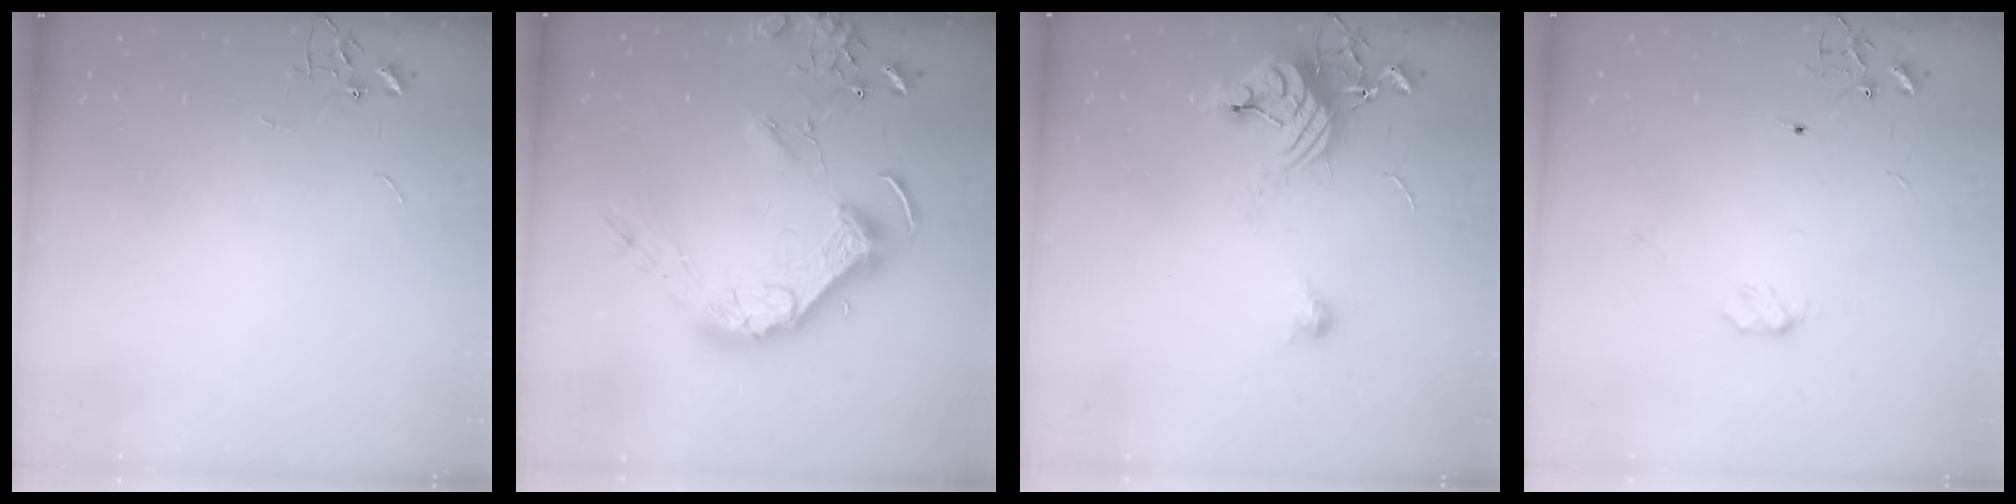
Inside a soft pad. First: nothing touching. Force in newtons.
{"total": 16.4, "press": 16.3, "slide": 2.3}
{"total": 11.4, "press": 11.4, "slide": 0.9}
{"total": 4.0, "press": 4.0, "slide": 0.2}